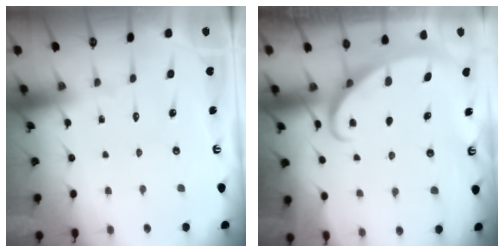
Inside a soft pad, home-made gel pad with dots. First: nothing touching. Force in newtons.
{"total": 2.5, "press": 2.5, "slide": 0.3}